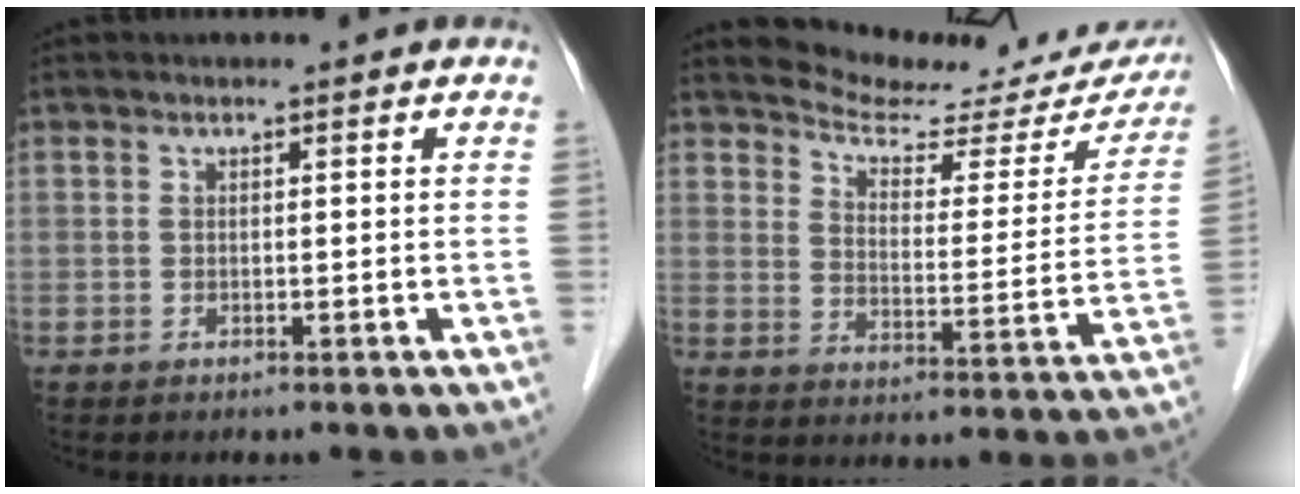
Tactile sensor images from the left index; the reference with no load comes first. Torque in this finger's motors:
{"motor_torque": [-0.51, -1.63, 0.05, -0.01]}